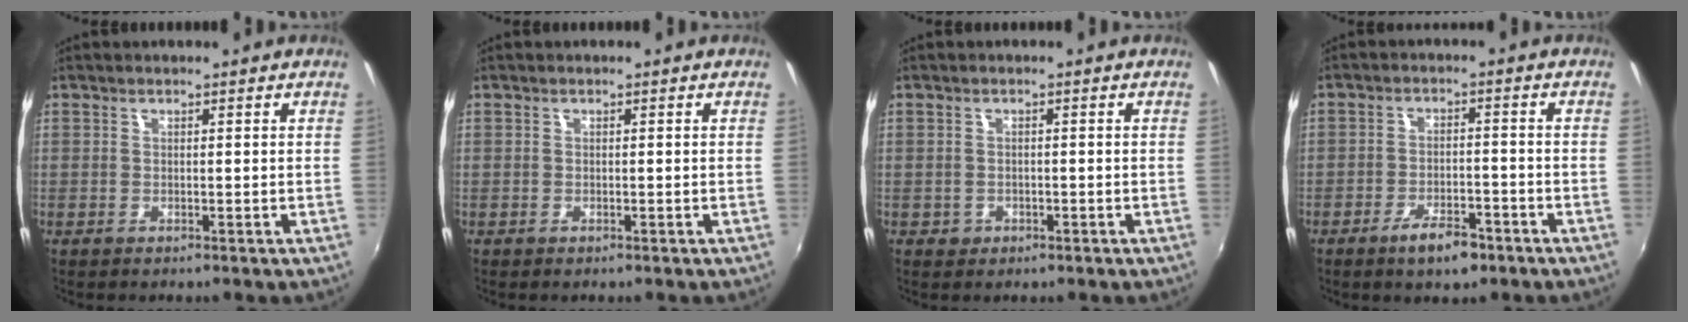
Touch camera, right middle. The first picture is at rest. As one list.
[{"total": 0.0}, {"total": 1.9, "force": [-0.7, 1.6, 0.6], "torque": [-0.013, -0.001, -0.008]}, {"total": 6.2, "force": [-4.1, 2.2, 4.1], "torque": [-0.088, -0.004, -0.063]}]